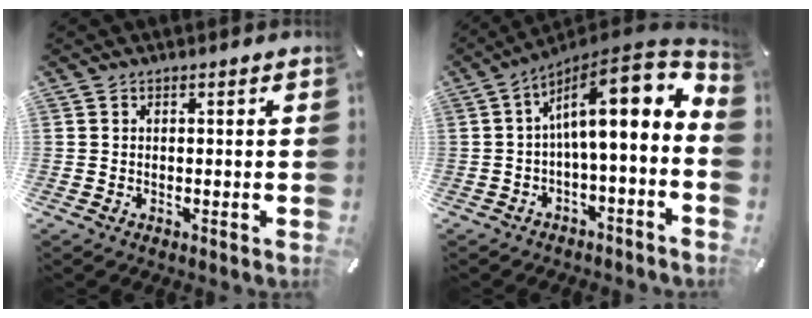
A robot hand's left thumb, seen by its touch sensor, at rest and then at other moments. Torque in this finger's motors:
{"motor_torque": [1.62, 3.39, 1.29, -0.88, 0.53]}